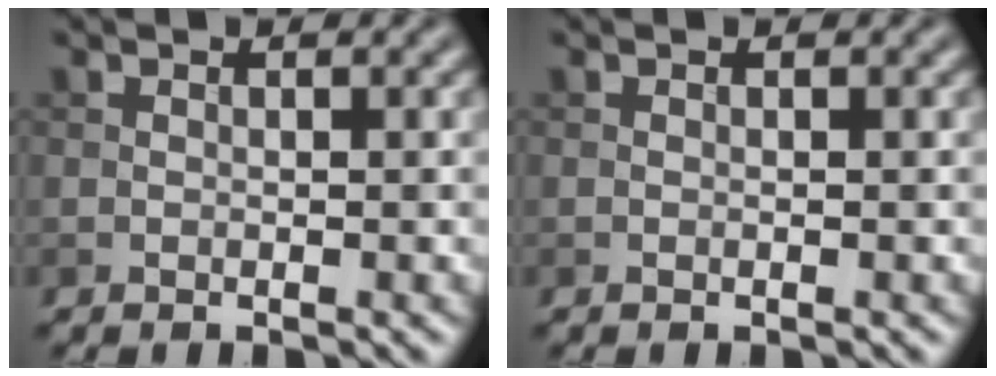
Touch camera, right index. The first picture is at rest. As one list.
[{"total": 0.0}]